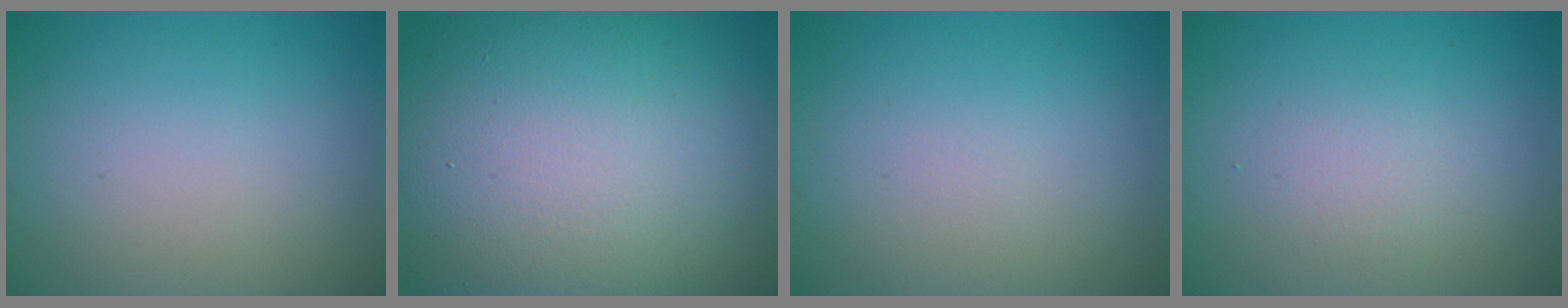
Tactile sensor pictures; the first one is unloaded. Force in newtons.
{"total": 17.6, "press": 17.6, "slide": 1.1}
{"total": 0.0}
{"total": 1.5, "press": 1.5, "slide": 0.1}